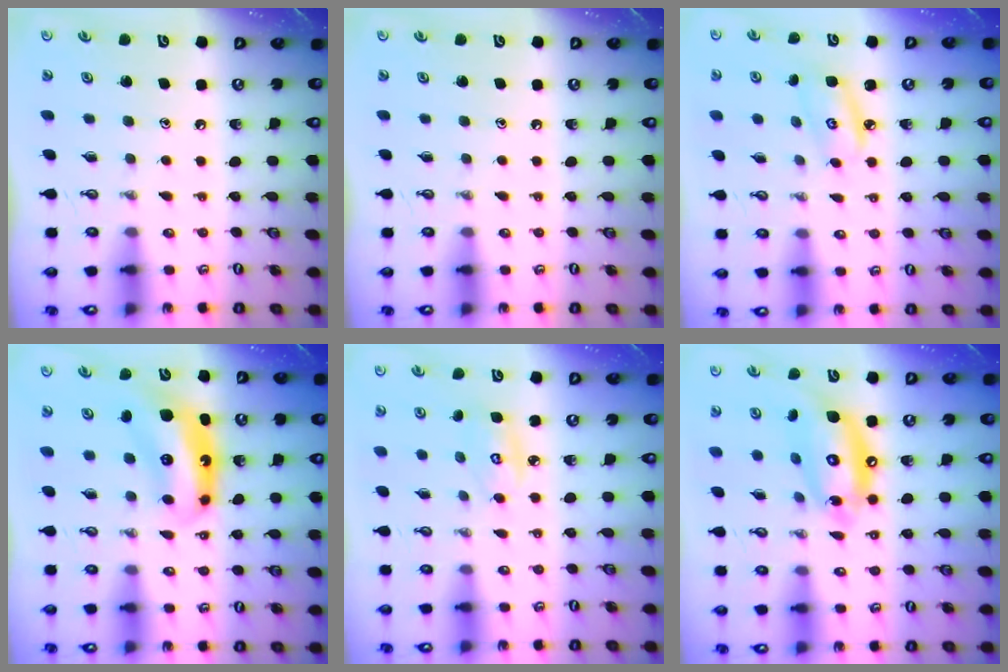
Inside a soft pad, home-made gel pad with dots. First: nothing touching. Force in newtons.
{"total": 0.0}
{"total": 4.6, "press": 4.6, "slide": 0.2}
{"total": 7.9, "press": 7.9, "slide": 0.8}
{"total": 4.7, "press": 4.6, "slide": 0.3}
{"total": 15.5, "press": 15.4, "slide": 2.0}